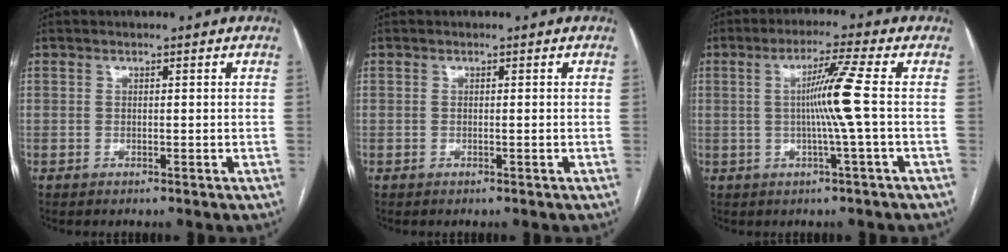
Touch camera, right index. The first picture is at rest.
{"total": 0.0}
{"total": 7.0, "force": [-0.1, -2.0, 6.7], "torque": [-0.120, 0.002, 0.001]}